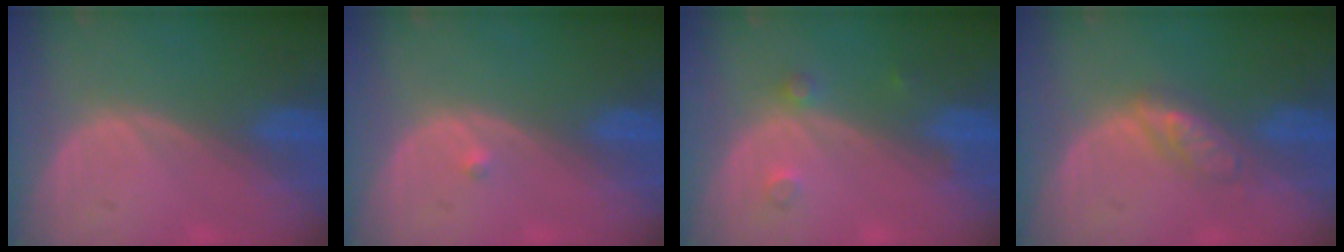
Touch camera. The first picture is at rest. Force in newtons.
{"total": 0.5, "press": 0.4, "slide": 0.3}
{"total": 2.0, "press": 2.0, "slide": 0.2}
{"total": 3.8, "press": 3.7, "slide": 0.3}